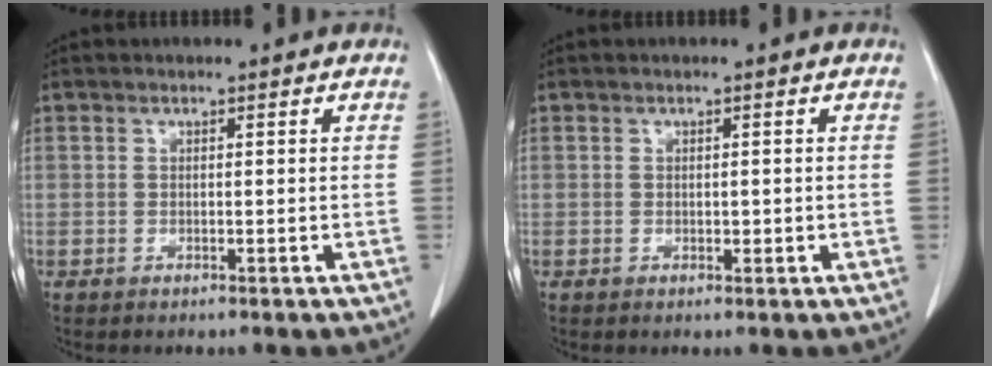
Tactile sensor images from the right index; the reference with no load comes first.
{"total": 1.0, "force": [-0.2, 0.6, 0.7], "torque": [-0.009, 0.000, 0.000]}